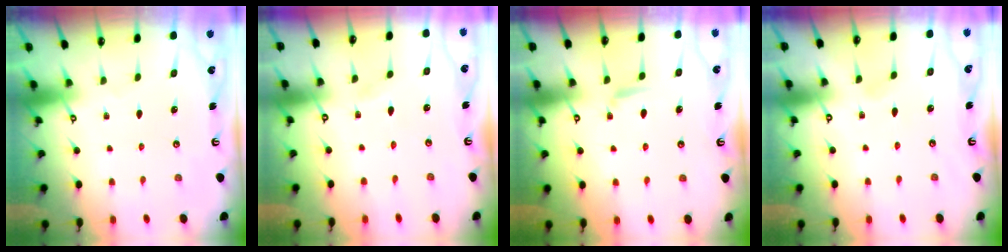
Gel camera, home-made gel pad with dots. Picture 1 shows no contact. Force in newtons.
{"total": 1.1, "press": 1.1, "slide": 0.1}
{"total": 5.5, "press": 5.4, "slide": 0.7}
{"total": 2.4, "press": 2.4, "slide": 0.3}